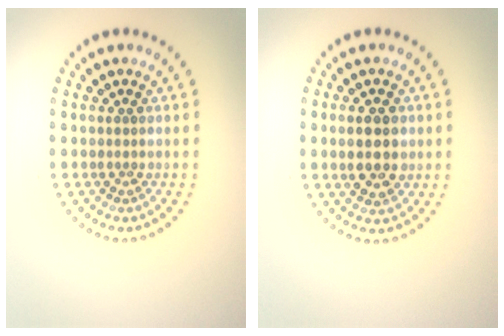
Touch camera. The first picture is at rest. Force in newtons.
{"total": 3.6, "press": 3.6, "slide": 0.4}